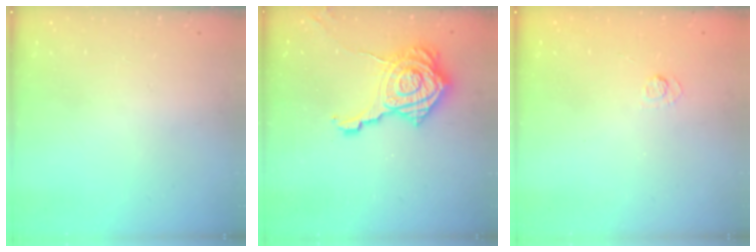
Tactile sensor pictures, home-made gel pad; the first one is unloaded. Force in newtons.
{"total": 19.0, "press": 18.9, "slide": 1.7}
{"total": 2.4, "press": 2.0, "slide": 1.3}